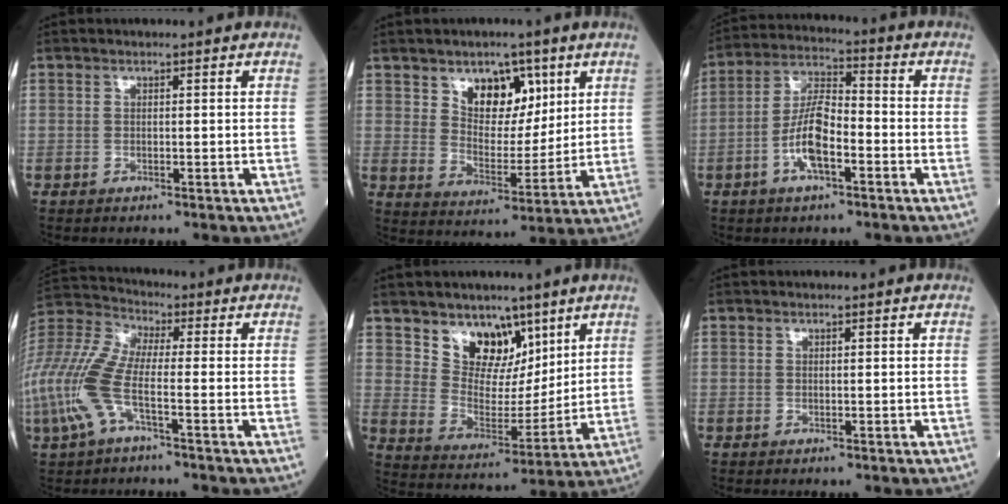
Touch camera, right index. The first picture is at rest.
{"total": 8.7, "force": [4.7, 5.2, 5.1], "torque": [-0.077, 0.002, 0.084]}
{"total": 8.6, "force": [-3.0, 2.7, 7.6], "torque": [-0.157, 0.012, -0.059]}
{"total": 13.3, "force": [-4.1, 3.5, 12.2], "torque": [-0.297, 0.008, -0.087]}
{"total": 9.7, "force": [6.4, 6.0, 4.3], "torque": [-0.074, 0.002, 0.122]}
{"total": 0.0}